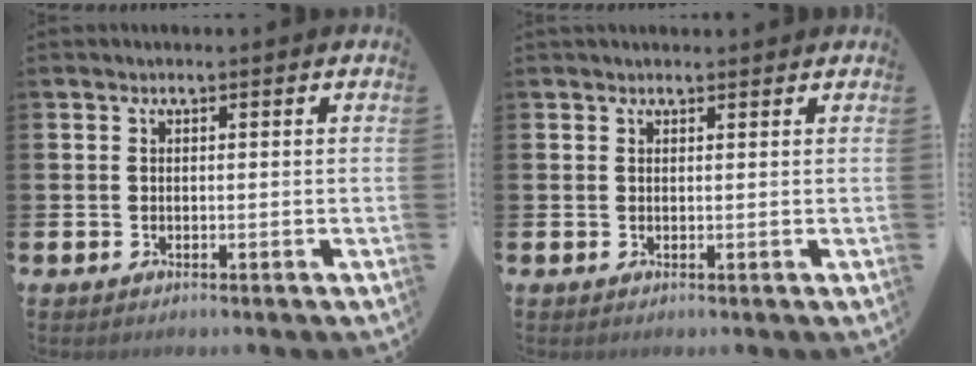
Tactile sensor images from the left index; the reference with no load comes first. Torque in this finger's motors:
{"motor_torque": [0.16, -0.85, 0.40, 0.08]}